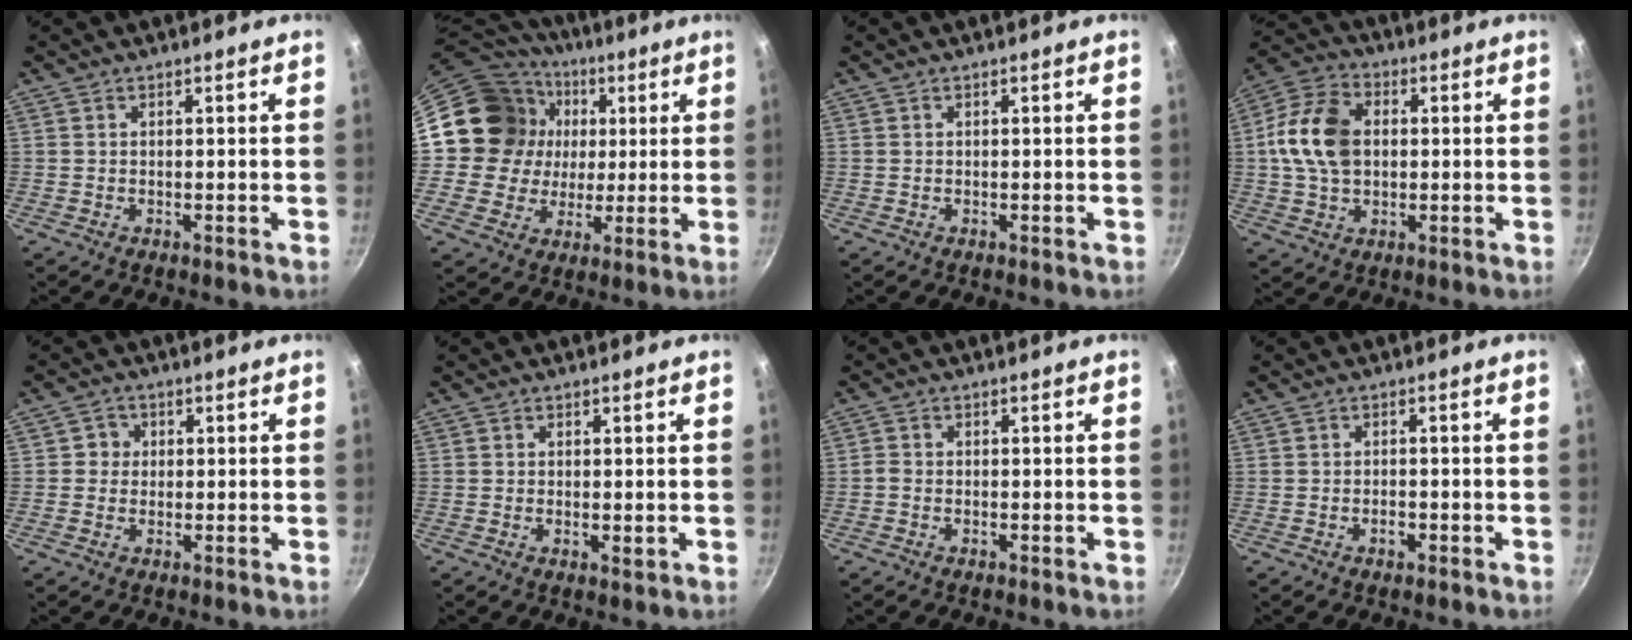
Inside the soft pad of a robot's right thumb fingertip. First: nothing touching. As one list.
[{"total": 17.4, "force": [2.7, 16.2, 5.7], "torque": [-0.082, 0.014, 0.042]}, {"total": 0.0}, {"total": 13.5, "force": [1.2, 9.5, 9.5], "torque": [-0.162, 0.015, 0.009]}, {"total": 2.8, "force": [0.3, 2.7, 0.5], "torque": [0.012, 0.003, -0.002]}, {"total": 1.3, "force": [0.1, 0.7, 1.1], "torque": [-0.019, -0.003, 0.000]}, {"total": 1.3, "force": [-0.8, 0.8, 0.7], "torque": [-0.022, 0.008, -0.020]}, {"total": 1.9, "force": [-0.9, 1.1, 1.2], "torque": [-0.016, 0.009, -0.016]}]